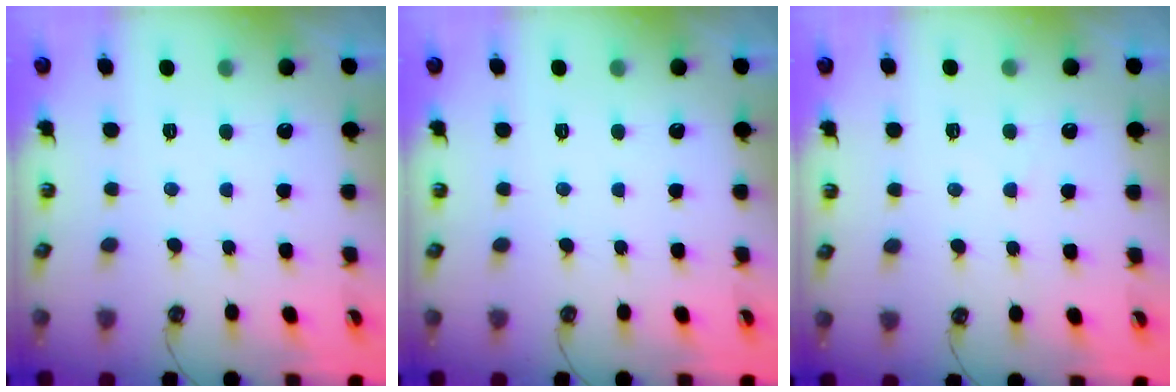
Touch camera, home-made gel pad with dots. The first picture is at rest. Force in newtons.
{"total": 0.0}
{"total": 3.0, "press": 2.9, "slide": 0.4}